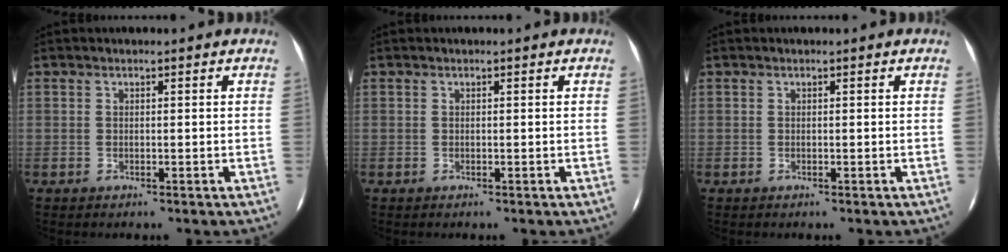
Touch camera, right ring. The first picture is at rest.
{"total": 0.0}
{"total": 0.0}